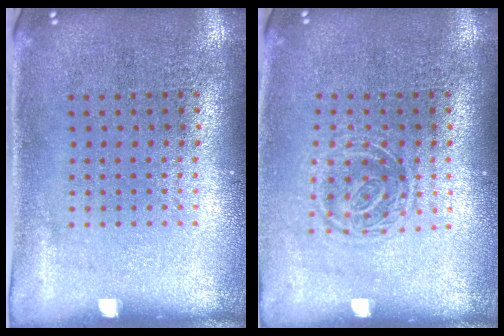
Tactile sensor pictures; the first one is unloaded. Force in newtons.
{"total": 1.3, "press": 1.1, "slide": 0.7}